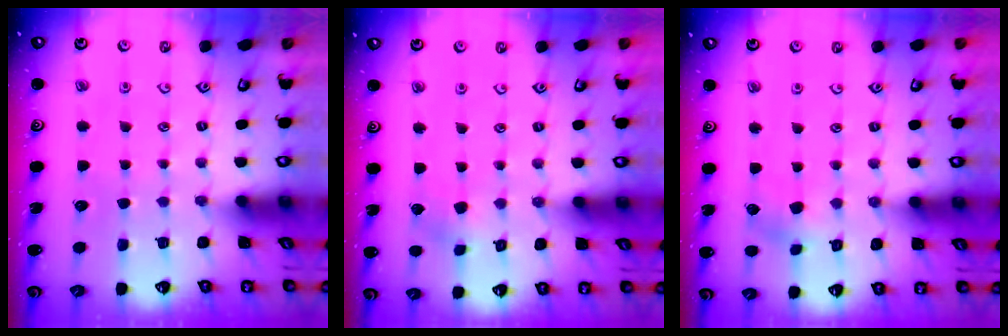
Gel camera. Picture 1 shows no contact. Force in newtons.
{"total": 2.9, "press": 2.9, "slide": 0.3}
{"total": 3.6, "press": 3.6, "slide": 0.4}